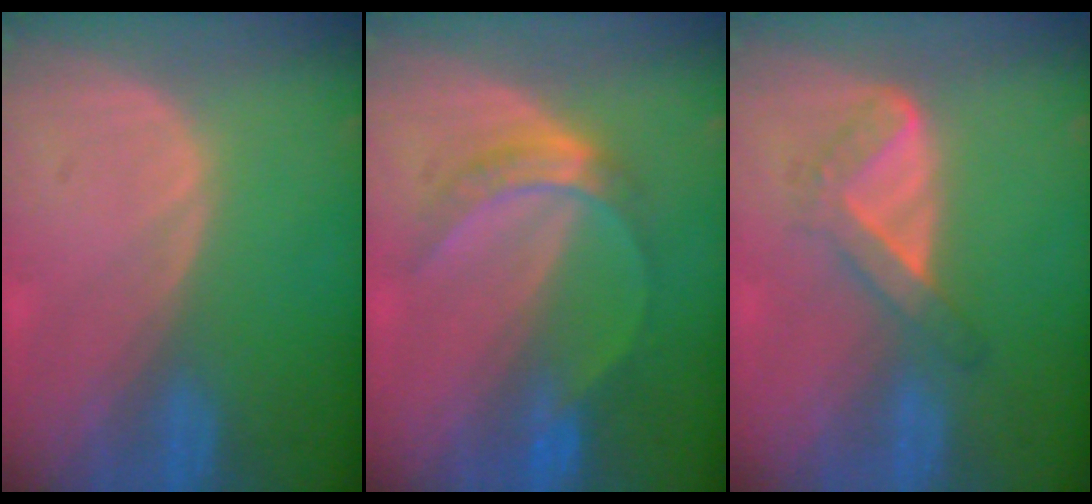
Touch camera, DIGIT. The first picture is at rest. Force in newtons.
{"total": 5.0, "press": 4.9, "slide": 1.1}
{"total": 4.5, "press": 4.2, "slide": 1.6}